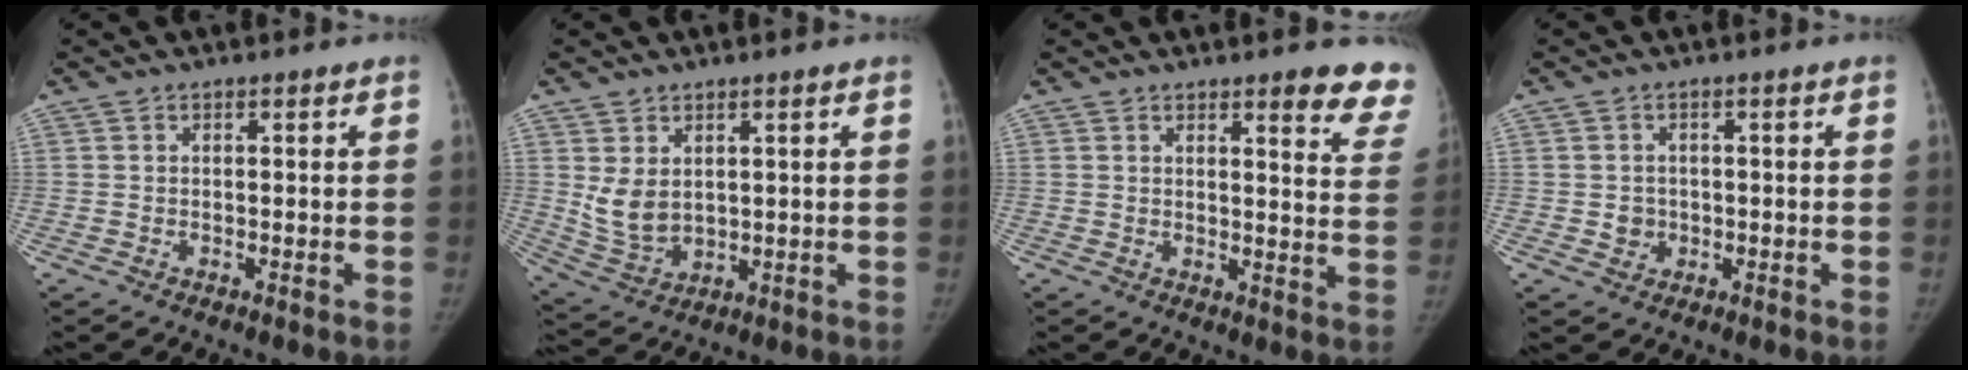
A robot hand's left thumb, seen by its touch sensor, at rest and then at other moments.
{"total": 6.6, "force": [1.8, 4.6, 4.5], "torque": [-0.072, -0.017, 0.055]}
{"total": 11.1, "force": [8.6, 2.7, 6.5], "torque": [-0.035, -0.046, 0.079]}
{"total": 2.6, "force": [-0.4, 2.5, 0.8], "torque": [0.003, 0.005, -0.003]}